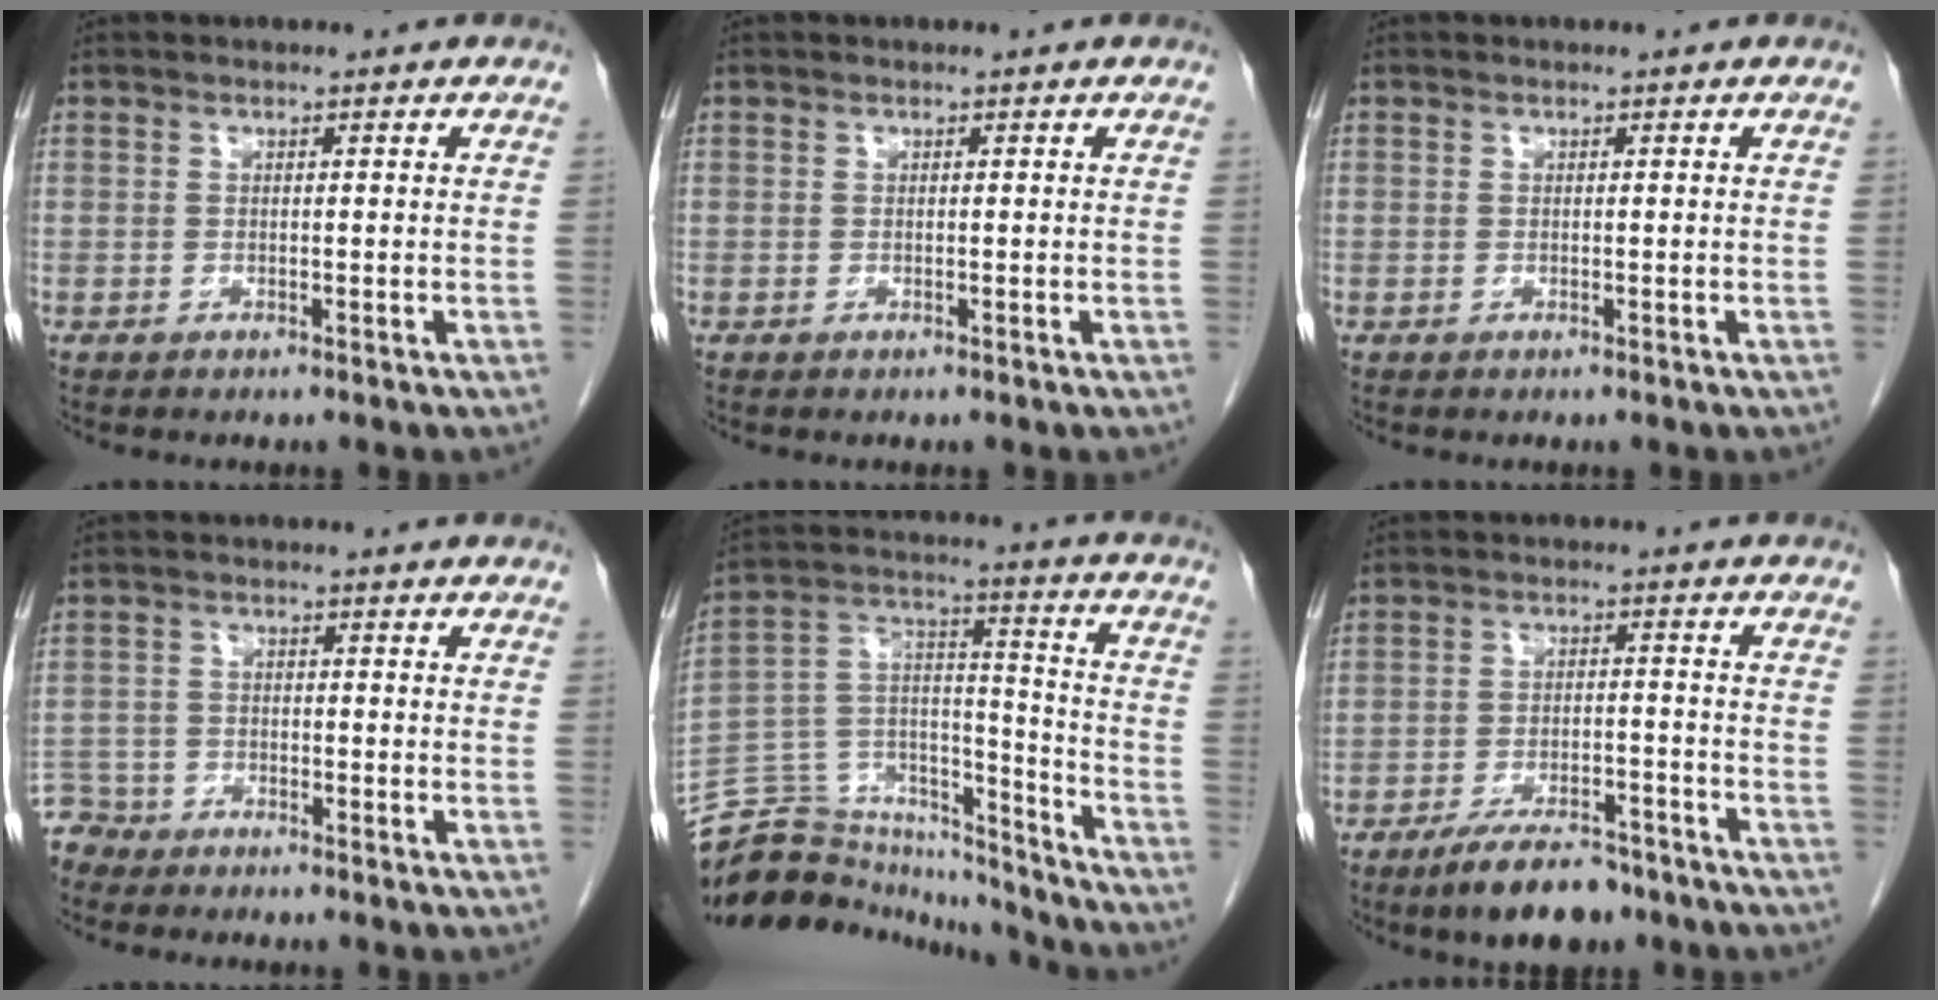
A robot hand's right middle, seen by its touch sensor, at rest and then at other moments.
{"total": 0.0}
{"total": 0.0}
{"total": 4.3, "force": [-4.0, 1.5, -1.0], "torque": [0.020, -0.006, -0.082]}
{"total": 21.6, "force": [-20.2, 6.0, 4.6], "torque": [-0.111, 0.051, -0.323]}
{"total": 8.8, "force": [-6.9, 2.9, 4.7], "torque": [-0.074, -0.006, -0.115]}